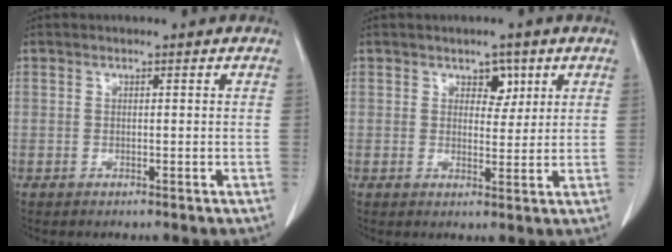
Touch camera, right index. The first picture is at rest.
{"total": 3.1, "force": [1.6, 2.0, 1.8], "torque": [-0.018, 0.001, 0.024]}